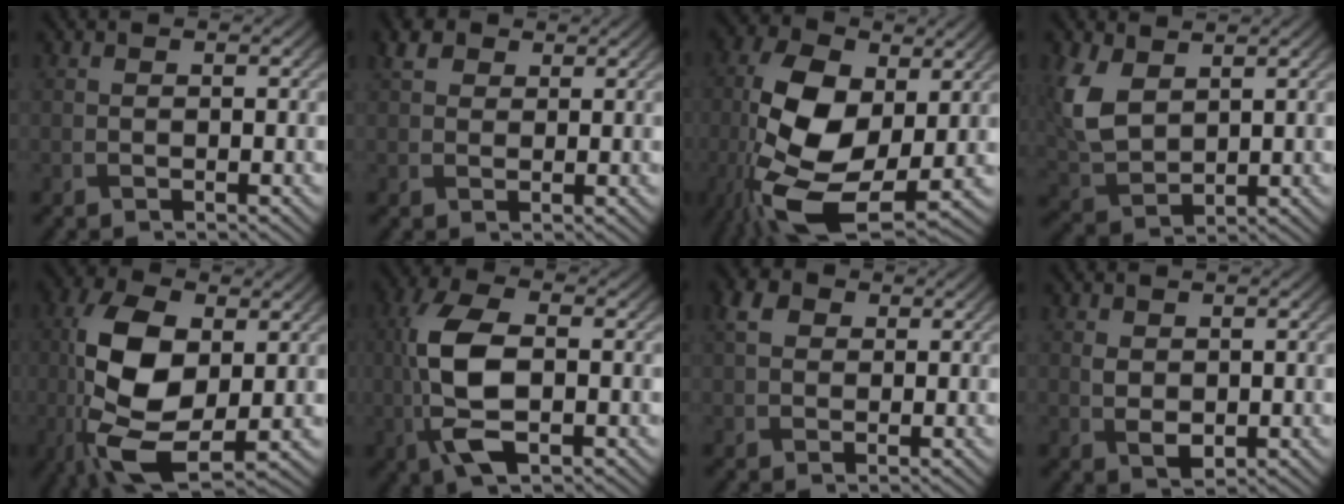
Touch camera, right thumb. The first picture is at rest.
{"total": 2.7, "force": [1.6, 1.9, 1.2], "torque": [-0.028, 0.006, 0.030]}
{"total": 15.0, "force": [-1.9, 8.3, 12.4], "torque": [-0.274, -0.001, -0.041]}
{"total": 7.8, "force": [3.2, 4.8, 5.3], "torque": [-0.146, 0.000, 0.071]}
{"total": 13.9, "force": [-0.8, 7.0, 11.9], "torque": [-0.261, 0.004, -0.020]}
{"total": 9.8, "force": [-1.0, 4.6, 8.7], "torque": [-0.196, 0.008, -0.025]}
{"total": 3.4, "force": [1.2, 2.6, 1.9], "torque": [-0.047, 0.007, 0.017]}
{"total": 2.7, "force": [0.7, 1.9, 1.7], "torque": [-0.043, -0.005, 0.017]}